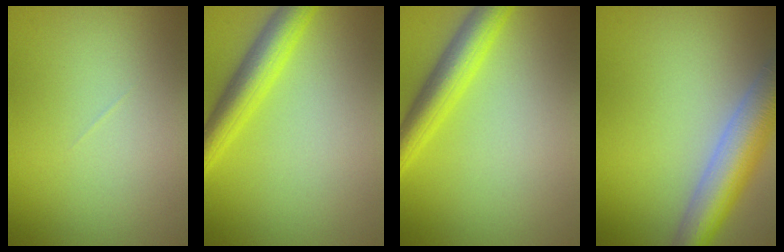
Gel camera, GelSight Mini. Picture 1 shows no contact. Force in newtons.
{"total": 4.6, "press": 4.6, "slide": 0.1}
{"total": 4.6, "press": 4.6, "slide": 0.1}
{"total": 7.6, "press": 7.6, "slide": 0.3}